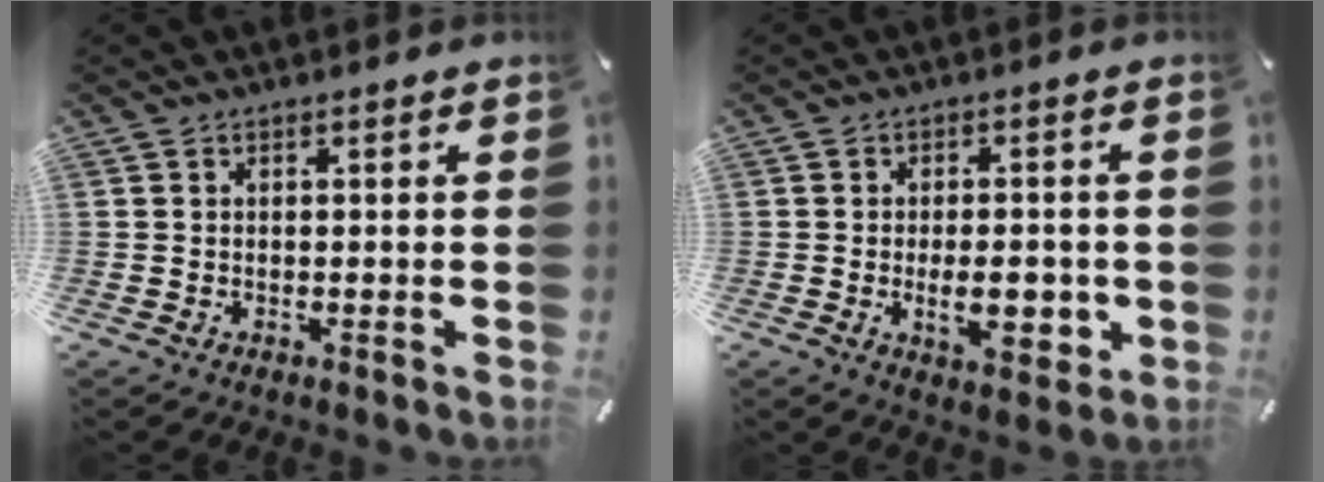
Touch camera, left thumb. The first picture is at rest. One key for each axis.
{"total": 9.0, "fx": -1.7, "fy": 4.5, "fz": 7.6, "tx": -0.119, "ty": -0.007, "tz": -0.029}